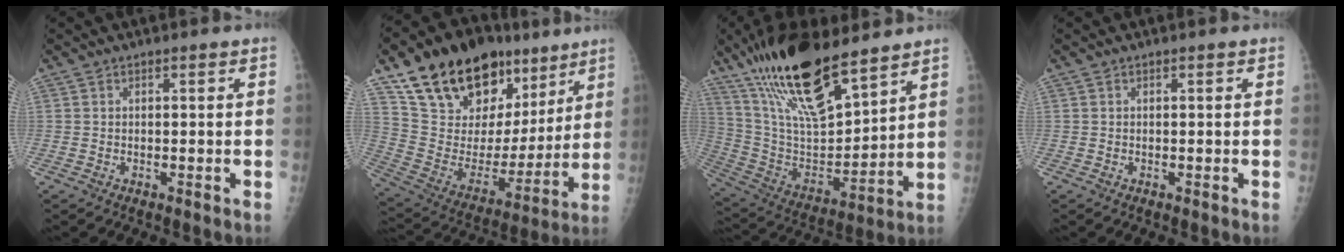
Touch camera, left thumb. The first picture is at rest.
{"total": 26.9, "force": [16.8, 15.1, 14.8], "torque": [-0.208, -0.028, 0.292]}
{"total": 23.8, "force": [16.7, 7.5, 15.3], "torque": [-0.254, -0.066, 0.309]}
{"total": 0.0}